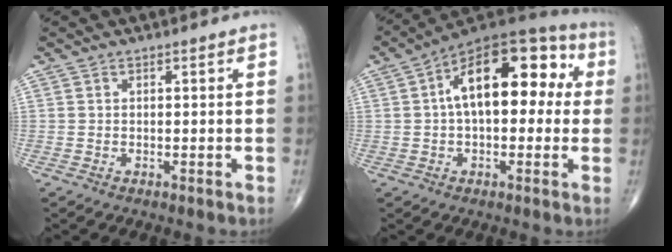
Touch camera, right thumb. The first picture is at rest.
{"total": 18.7, "force": [2.9, 9.8, 15.7], "torque": [-0.210, 0.047, 0.032]}